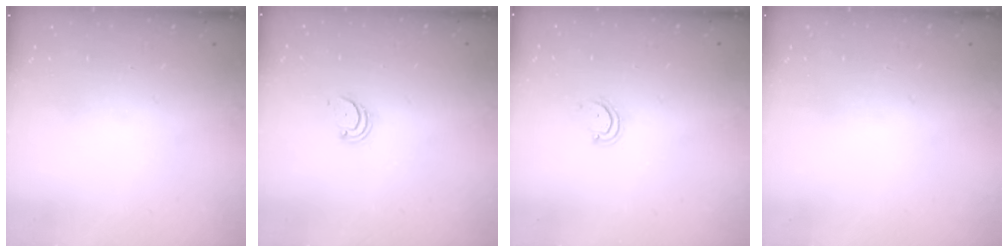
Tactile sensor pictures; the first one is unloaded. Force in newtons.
{"total": 2.6, "press": 2.5, "slide": 0.5}
{"total": 3.8, "press": 3.8, "slide": 0.2}
{"total": 0.0}